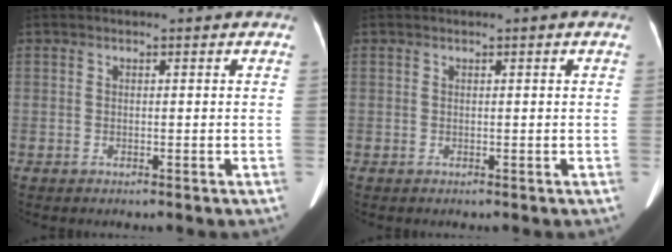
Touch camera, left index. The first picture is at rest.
{"total": 0.0}